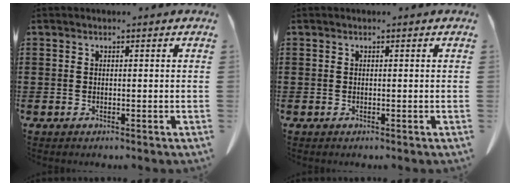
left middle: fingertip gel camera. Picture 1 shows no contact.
{"total": 0.0}